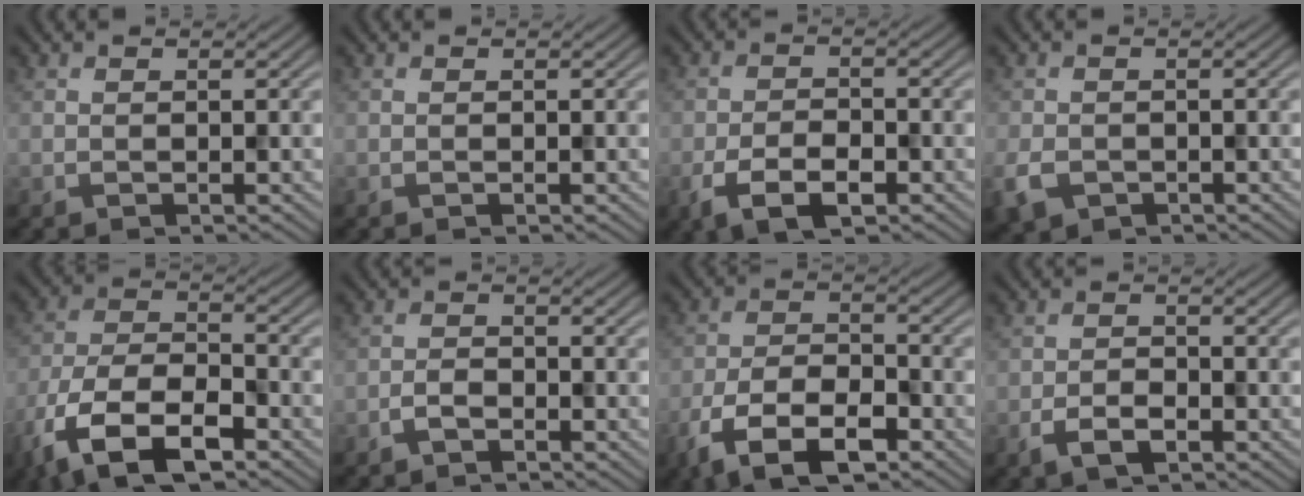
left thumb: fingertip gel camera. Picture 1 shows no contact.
{"total": 0.0}
{"total": 5.8, "force": [-3.0, 2.9, 4.0], "torque": [-0.080, -0.005, -0.063]}
{"total": 3.7, "force": [-1.6, 2.8, 1.9], "torque": [-0.054, -0.014, -0.039]}
{"total": 12.3, "force": [-7.2, 5.5, 8.3], "torque": [-0.173, -0.009, -0.154]}
{"total": 1.8, "force": [-1.3, 0.9, 1.0], "torque": [-0.018, 0.004, -0.029]}
{"total": 9.5, "force": [-5.5, 4.4, 6.3], "torque": [-0.125, -0.009, -0.114]}
{"total": 3.5, "force": [-1.9, 1.9, 2.3], "torque": [-0.046, -0.002, -0.039]}